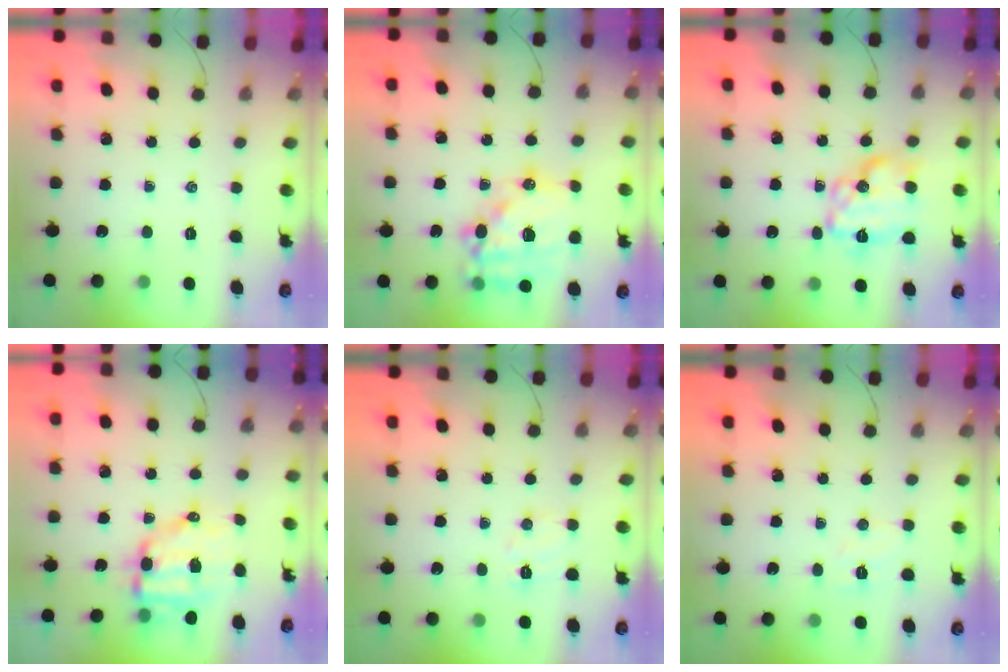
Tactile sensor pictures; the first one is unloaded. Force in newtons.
{"total": 18.3, "press": 18.0, "slide": 3.4}
{"total": 14.7, "press": 14.7, "slide": 1.0}
{"total": 9.2, "press": 8.9, "slide": 2.1}
{"total": 7.0, "press": 6.9, "slide": 1.2}
{"total": 5.0, "press": 4.9, "slide": 1.0}